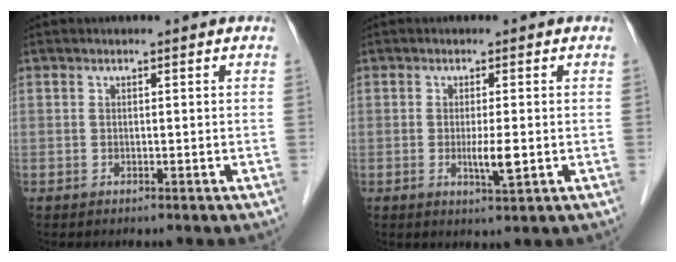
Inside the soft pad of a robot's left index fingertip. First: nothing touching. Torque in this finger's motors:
{"motor_torque": [0.50, 0.32, 0.14, 0.04]}